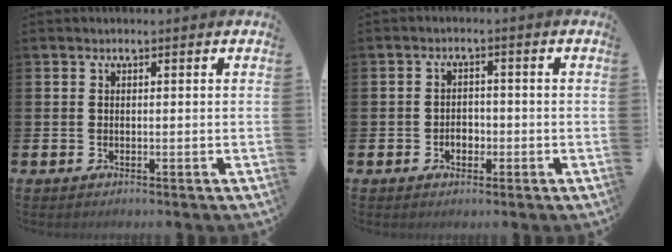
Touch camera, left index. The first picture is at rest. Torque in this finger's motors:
{"motor_torque": [0.38, 0.11, 0.04, 0.02]}